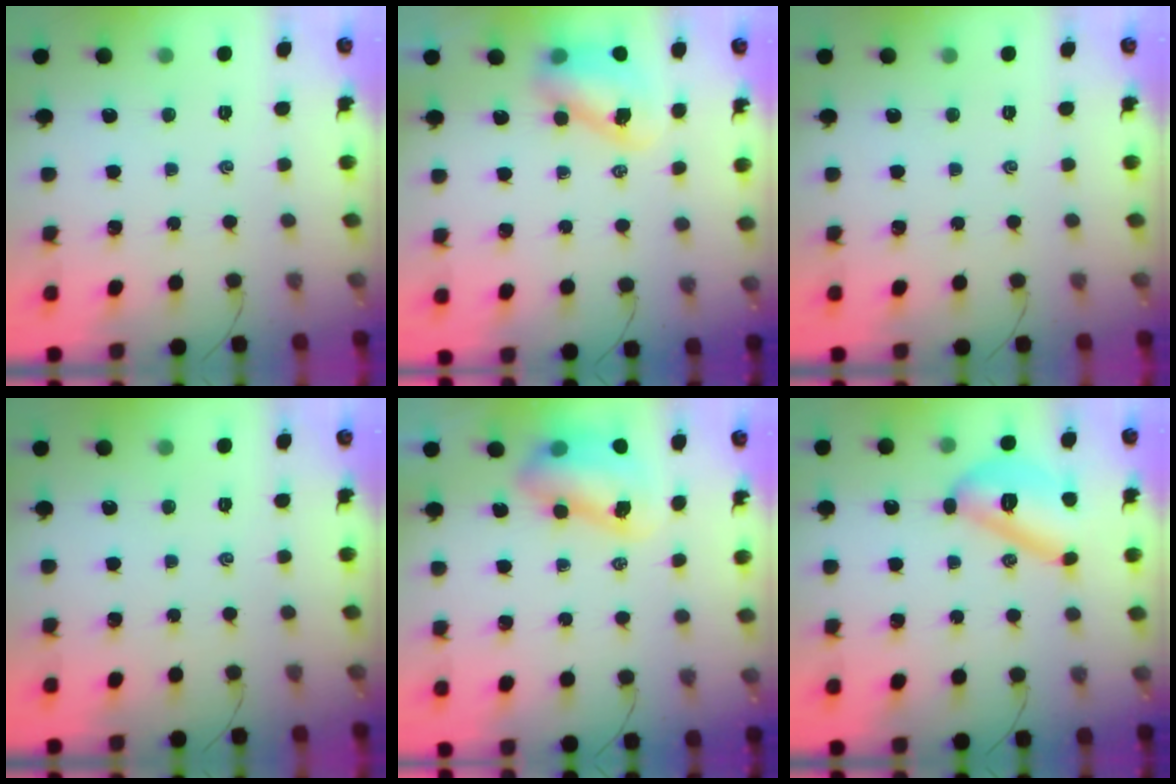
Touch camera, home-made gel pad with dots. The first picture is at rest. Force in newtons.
{"total": 8.2, "press": 8.0, "slide": 1.6}
{"total": 0.0}
{"total": 0.0}
{"total": 8.8, "press": 8.5, "slide": 2.2}
{"total": 12.0, "press": 11.9, "slide": 0.8}